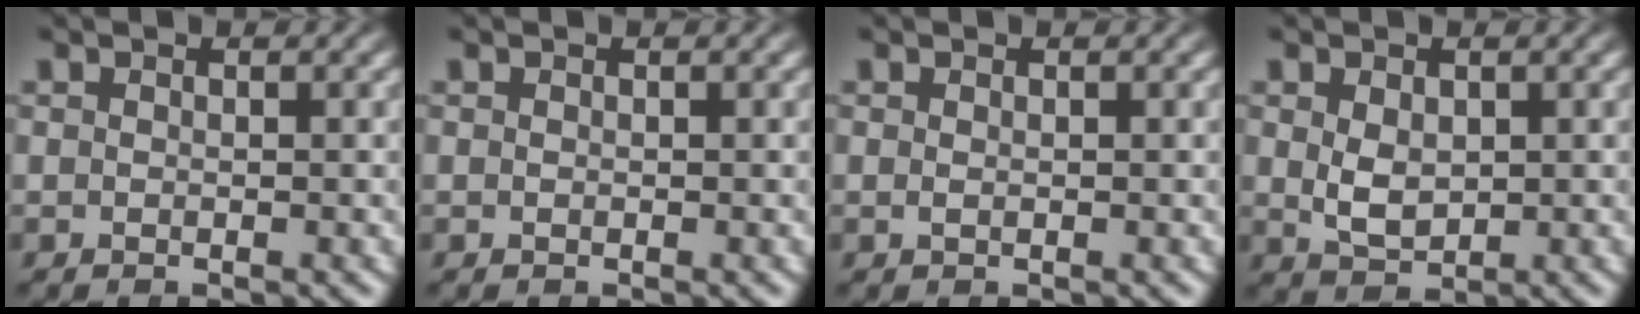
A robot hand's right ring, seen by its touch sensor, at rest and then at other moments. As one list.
[{"total": 0.0}, {"total": 0.0}, {"total": 2.3, "force": [0.1, 1.6, 1.7], "torque": [-0.042, -0.022, 0.021]}]